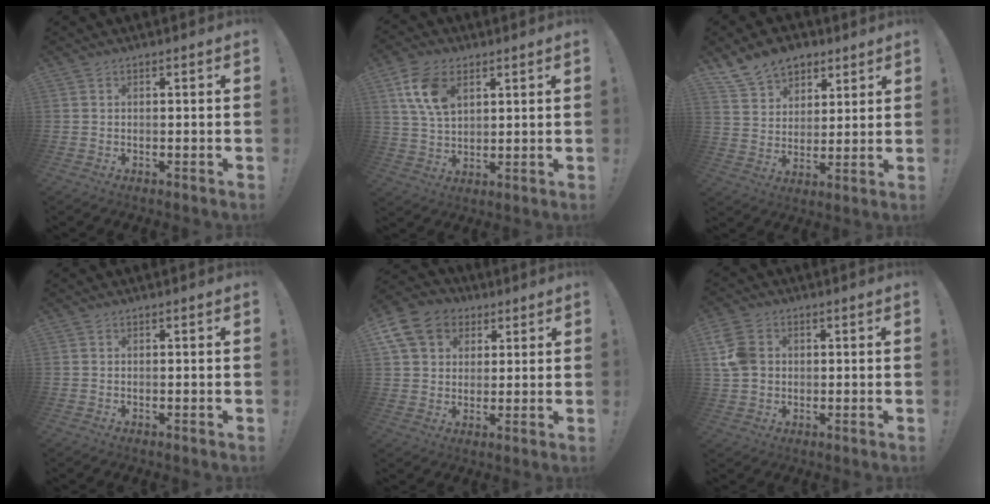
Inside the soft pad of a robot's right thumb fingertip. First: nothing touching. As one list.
[{"total": 11.6, "force": [5.3, 7.2, 7.4], "torque": [-0.141, -0.005, 0.104]}, {"total": 12.1, "force": [8.4, 8.0, 3.3], "torque": [-0.062, -0.053, 0.165]}, {"total": 0.0}, {"total": 13.6, "force": [5.7, 10.7, 6.2], "torque": [-0.092, -0.020, 0.118]}, {"total": 9.3, "force": [1.6, 7.6, 5.3], "torque": [-0.109, 0.006, 0.031]}]